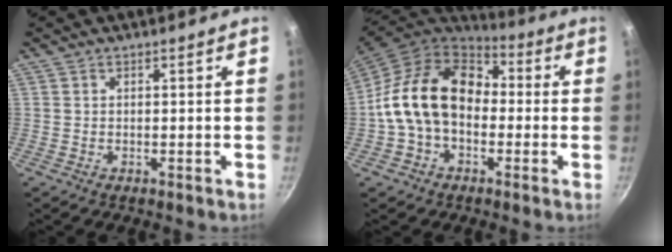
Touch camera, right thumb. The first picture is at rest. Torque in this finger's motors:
{"motor_torque": [0.27, 2.61, 1.36, -1.13, 0.70]}